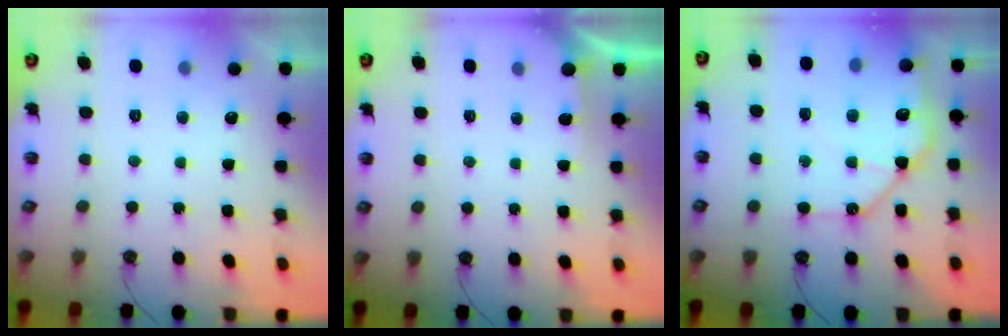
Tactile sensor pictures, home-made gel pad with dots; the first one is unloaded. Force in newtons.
{"total": 1.5, "press": 1.5, "slide": 0.2}
{"total": 12.3, "press": 12.2, "slide": 1.6}